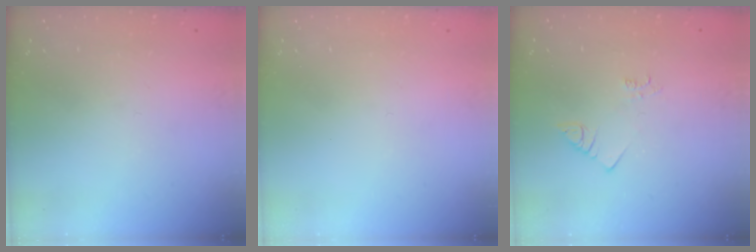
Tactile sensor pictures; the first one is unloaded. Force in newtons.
{"total": 1.6, "press": 1.6, "slide": 0.1}
{"total": 2.5, "press": 2.5, "slide": 0.5}